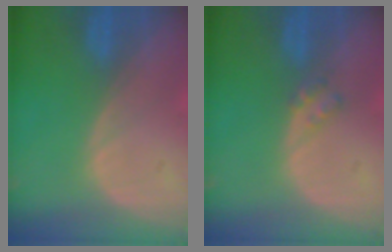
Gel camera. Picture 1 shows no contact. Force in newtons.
{"total": 2.0, "press": 2.0, "slide": 0.2}